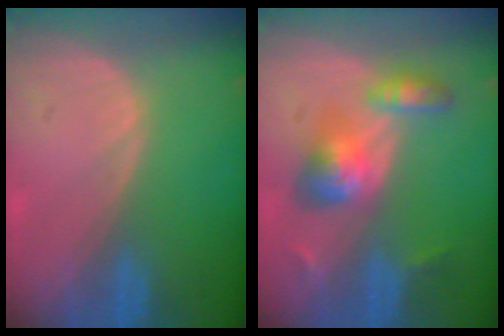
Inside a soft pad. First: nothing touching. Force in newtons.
{"total": 6.2, "press": 6.0, "slide": 1.5}